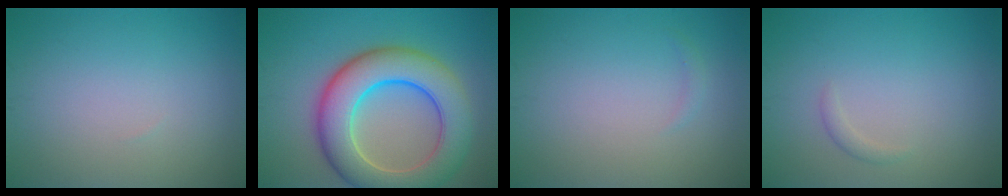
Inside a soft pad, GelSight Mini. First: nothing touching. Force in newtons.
{"total": 10.3, "press": 10.3, "slide": 0.5}
{"total": 0.5, "press": 0.5, "slide": 0.0}
{"total": 0.8, "press": 0.8, "slide": 0.1}